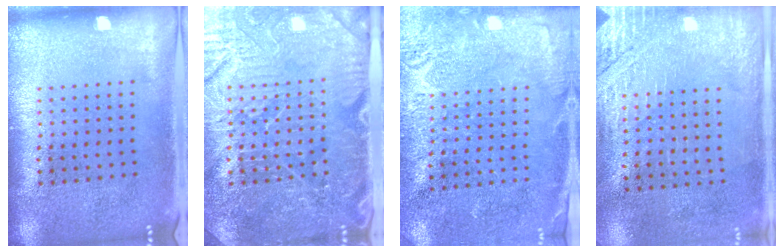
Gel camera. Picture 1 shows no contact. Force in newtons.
{"total": 5.0, "press": 4.6, "slide": 1.9}
{"total": 2.7, "press": 2.7, "slide": 0.4}
{"total": 2.8, "press": 2.5, "slide": 1.4}